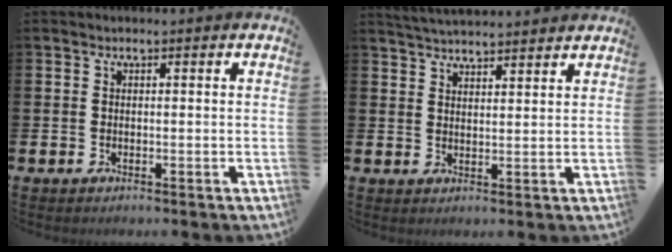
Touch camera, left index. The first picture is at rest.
{"total": 3.8, "force": [3.8, 0.0, 0.1], "torque": [-0.020, -0.016, 0.072]}